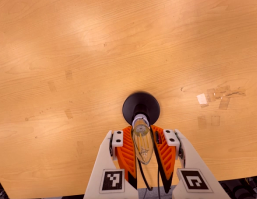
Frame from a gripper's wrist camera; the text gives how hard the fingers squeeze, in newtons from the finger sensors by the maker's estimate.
{"total": 18.1, "left": 17.9, "right": 18.3}